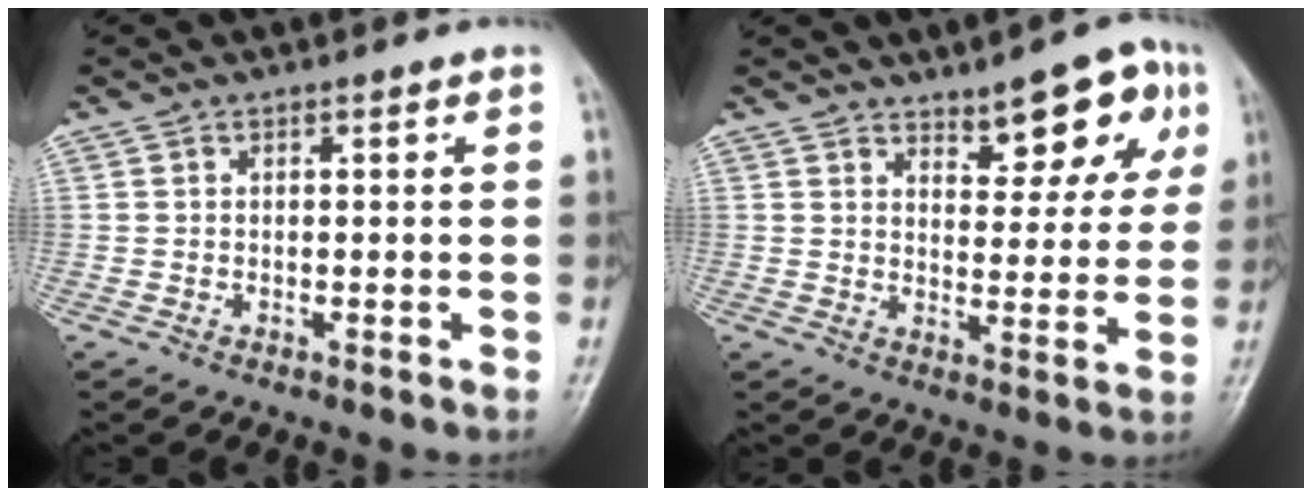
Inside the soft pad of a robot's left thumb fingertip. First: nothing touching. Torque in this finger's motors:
{"motor_torque": [0.07, 0.22, 0.01, -0.23, 0.10]}